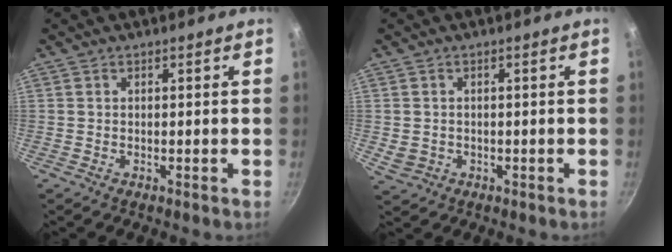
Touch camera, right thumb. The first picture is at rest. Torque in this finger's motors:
{"motor_torque": [-0.63, -0.30, -0.15, -0.05, 0.03]}